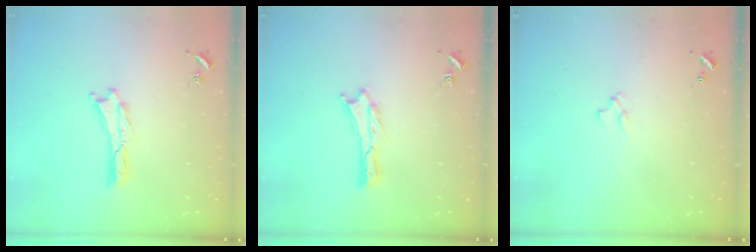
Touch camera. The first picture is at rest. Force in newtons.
{"total": 0.0}
{"total": 1.3, "press": 1.3, "slide": 0.3}